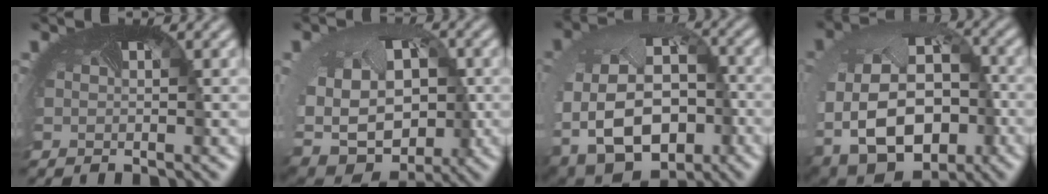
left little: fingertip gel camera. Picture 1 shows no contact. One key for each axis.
{"total": 10.7, "fx": -1.5, "fy": 7.8, "fz": 7.2, "tx": -0.153, "ty": -0.024, "tz": 0.002}
{"total": 12.7, "fx": -4.5, "fy": 9.1, "fz": 7.6, "tx": -0.167, "ty": -0.041, "tz": -0.048}
{"total": 13.8, "fx": -4.4, "fy": 9.9, "fz": 8.6, "tx": -0.173, "ty": -0.041, "tz": -0.044}